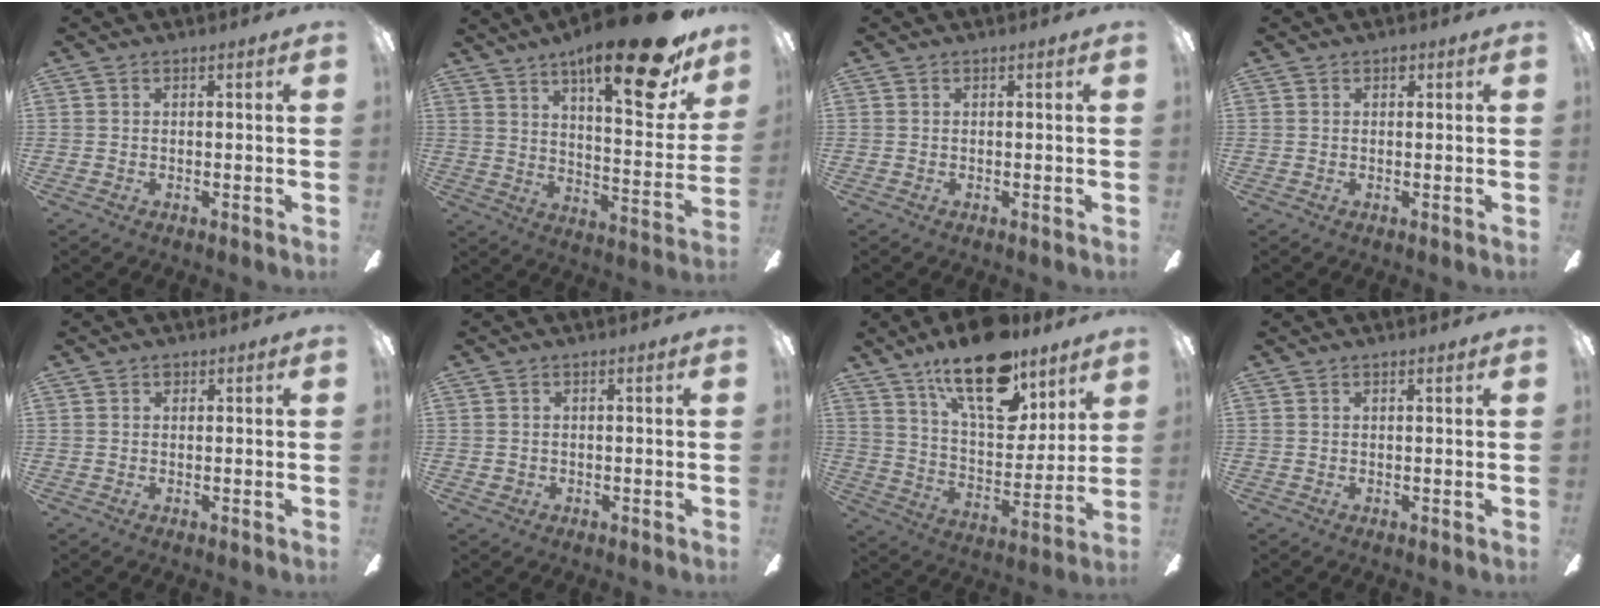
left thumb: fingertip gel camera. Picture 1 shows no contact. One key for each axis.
{"total": 23.5, "fx": 15.2, "fy": 6.8, "fz": 16.5, "tx": -0.239, "ty": -0.098, "tz": 0.239}
{"total": 0.0}
{"total": 1.0, "fx": 0.5, "fy": 0.7, "fz": 0.6, "tx": -0.004, "ty": 0.001, "tz": 0.006}
{"total": 0.7, "fx": 0.4, "fy": 0.5, "fz": 0.3, "tx": -0.006, "ty": 0.003, "tz": 0.007}
{"total": 1.4, "fx": -0.3, "fy": 1.3, "fz": 0.3, "tx": -0.007, "ty": 0.005, "tz": -0.008}
{"total": 21.6, "fx": 14.6, "fy": 9.1, "fz": 13.1, "tx": -0.211, "ty": -0.079, "tz": 0.250}
{"total": 0.8, "fx": 0.5, "fy": 0.0, "fz": 0.6, "tx": -0.014, "ty": -0.001, "tz": 0.008}